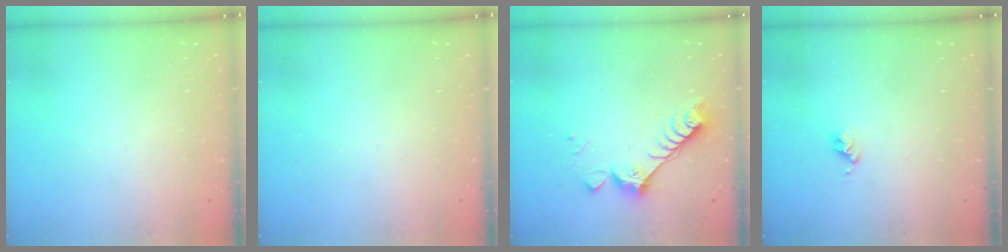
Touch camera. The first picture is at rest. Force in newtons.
{"total": 0.0}
{"total": 9.8, "press": 9.7, "slide": 1.1}
{"total": 2.7, "press": 2.6, "slide": 0.4}